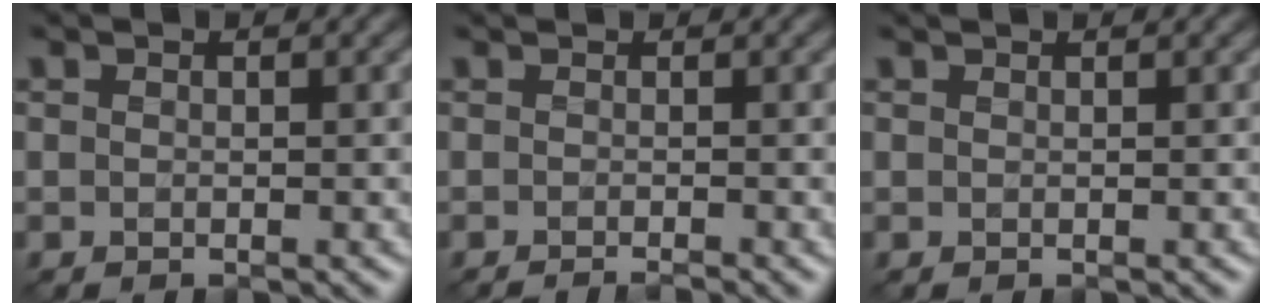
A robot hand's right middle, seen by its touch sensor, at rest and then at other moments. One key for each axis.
{"total": 2.2, "fx": -1.1, "fy": 0.7, "fz": 1.8, "tx": -0.002, "ty": -0.008, "tz": -0.019}
{"total": 0.6, "fx": 0.6, "fy": 0.1, "fz": 0.2, "tx": -0.003, "ty": -0.001, "tz": 0.004}